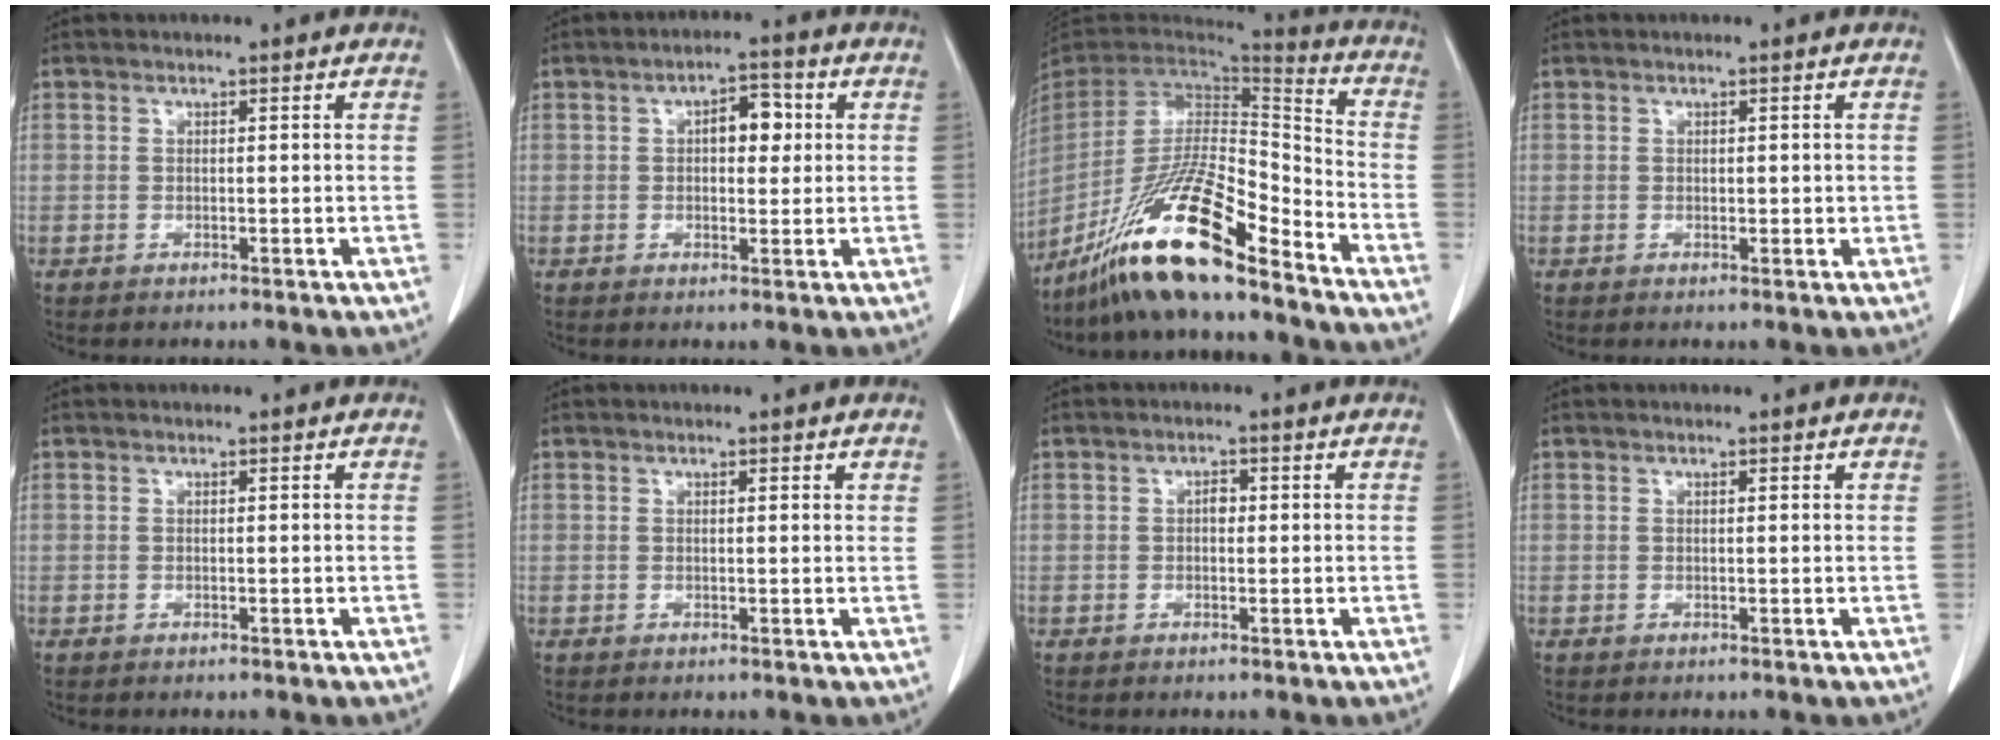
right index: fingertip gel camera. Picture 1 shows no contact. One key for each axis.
{"total": 5.0, "fx": 1.0, "fy": 2.4, "fz": 4.2, "tx": -0.061, "ty": 0.016, "tz": 0.014}
{"total": 19.6, "fx": -14.0, "fy": 2.2, "fz": 13.5, "tx": -0.281, "ty": -0.028, "tz": -0.259}
{"total": 1.4, "fx": 0.1, "fy": 0.7, "fz": 1.1, "tx": -0.014, "ty": -0.003, "tz": 0.005}
{"total": 0.0}
{"total": 0.8, "fx": 0.6, "fy": 0.1, "fz": 0.5, "tx": -0.007, "ty": 0.000, "tz": 0.008}
{"total": 1.3, "fx": 0.1, "fy": 0.8, "fz": 1.0, "tx": -0.013, "ty": 0.004, "tz": 0.000}
{"total": 0.0}